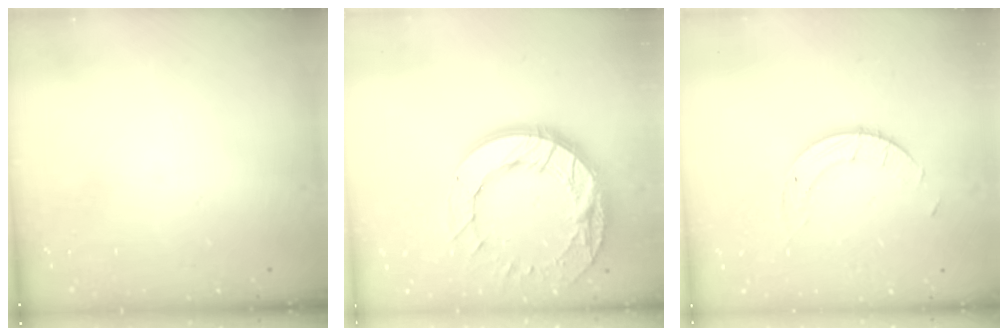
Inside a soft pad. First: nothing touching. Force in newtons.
{"total": 20.9, "press": 20.8, "slide": 1.9}
{"total": 4.9, "press": 4.9, "slide": 0.3}